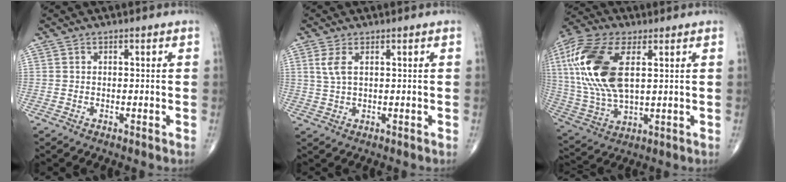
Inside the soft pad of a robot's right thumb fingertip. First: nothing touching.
{"total": 3.5, "force": [1.3, 1.4, 2.9], "torque": [-0.071, 0.003, 0.032]}
{"total": 20.8, "force": [4.9, 10.3, 17.3], "torque": [-0.381, -0.007, 0.090]}